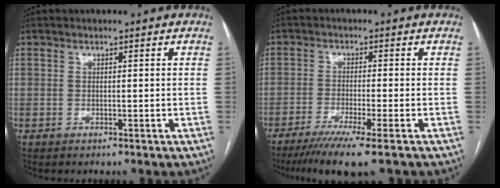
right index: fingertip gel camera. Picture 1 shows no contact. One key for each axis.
{"total": 8.4, "fx": -6.0, "fy": -0.6, "fz": 5.9, "tx": -0.090, "ty": -0.021, "tz": -0.095}